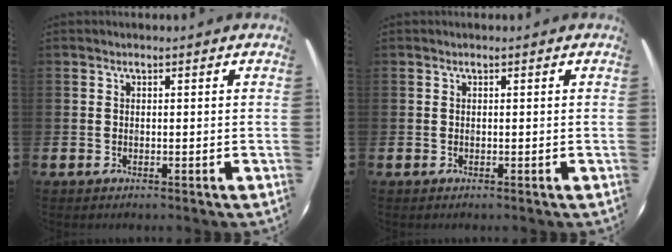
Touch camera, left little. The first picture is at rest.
{"total": 0.0}